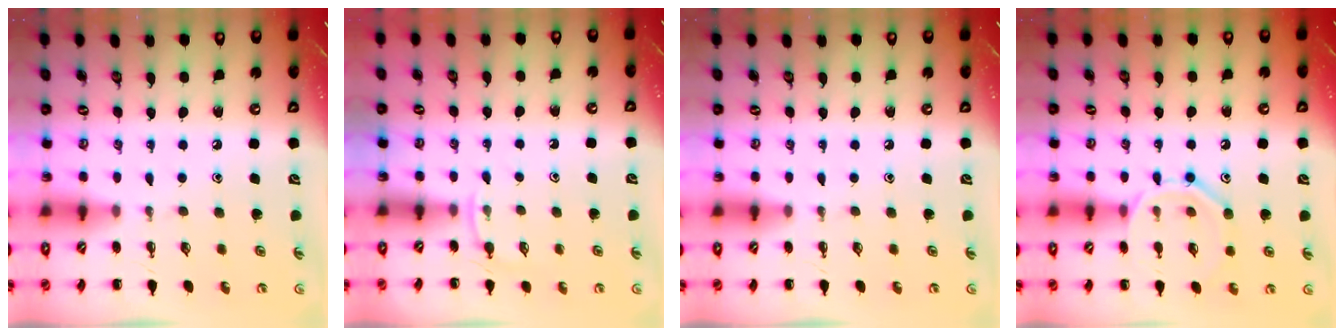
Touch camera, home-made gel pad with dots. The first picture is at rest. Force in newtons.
{"total": 4.0, "press": 3.8, "slide": 1.3}
{"total": 0.0}
{"total": 10.4, "press": 10.4, "slide": 0.6}